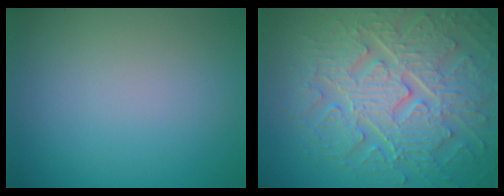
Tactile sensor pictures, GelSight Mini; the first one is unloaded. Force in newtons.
{"total": 9.4, "press": 6.8, "slide": 6.5}